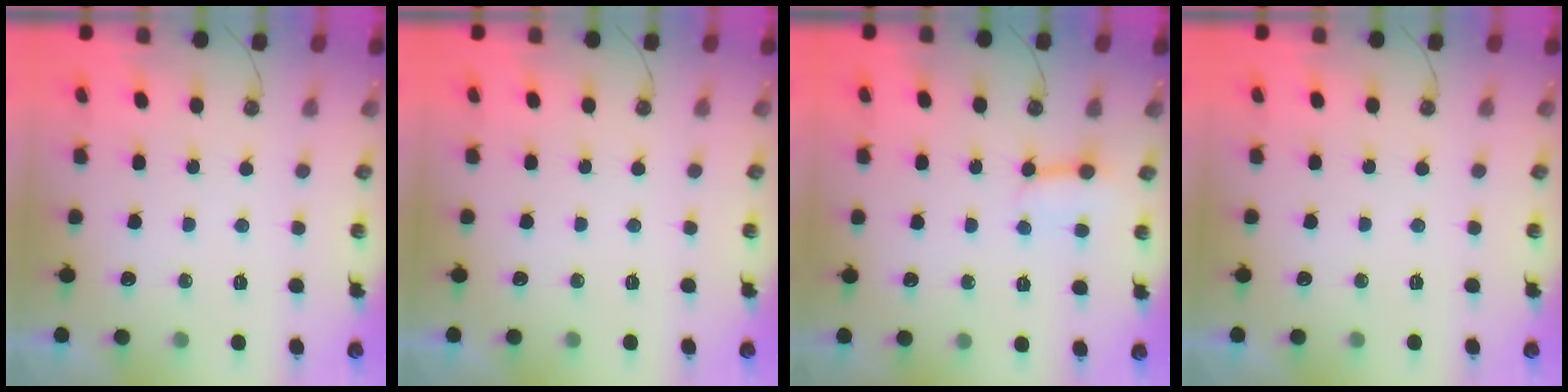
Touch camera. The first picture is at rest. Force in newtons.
{"total": 0.0}
{"total": 2.9, "press": 2.9, "slide": 0.2}
{"total": 0.0}